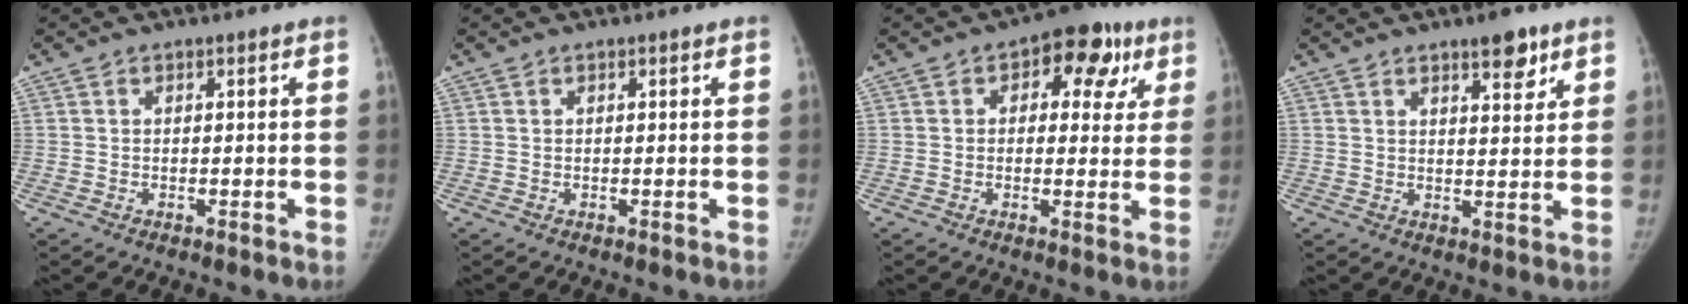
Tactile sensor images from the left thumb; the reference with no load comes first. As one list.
[{"total": 0.0}, {"total": 10.7, "force": [4.2, 6.5, 7.4], "torque": [-0.041, 0.009, 0.045]}, {"total": 5.7, "force": [3.8, 1.9, 3.9], "torque": [-0.039, -0.023, 0.053]}]